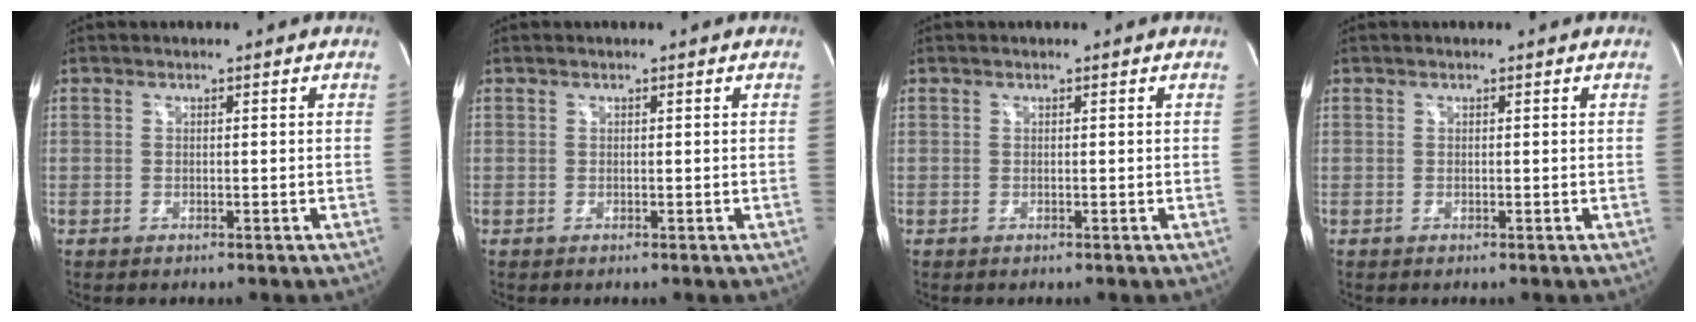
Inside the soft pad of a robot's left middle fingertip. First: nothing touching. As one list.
[{"total": 0.0}, {"total": 0.0}, {"total": 0.0}]